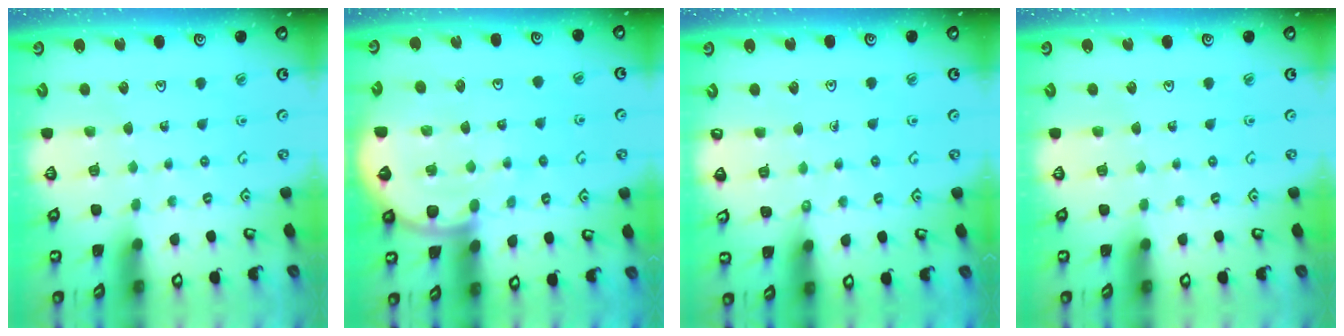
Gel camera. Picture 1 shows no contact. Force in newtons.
{"total": 7.3, "press": 7.2, "slide": 1.1}
{"total": 2.5, "press": 2.5, "slide": 0.4}
{"total": 0.0}